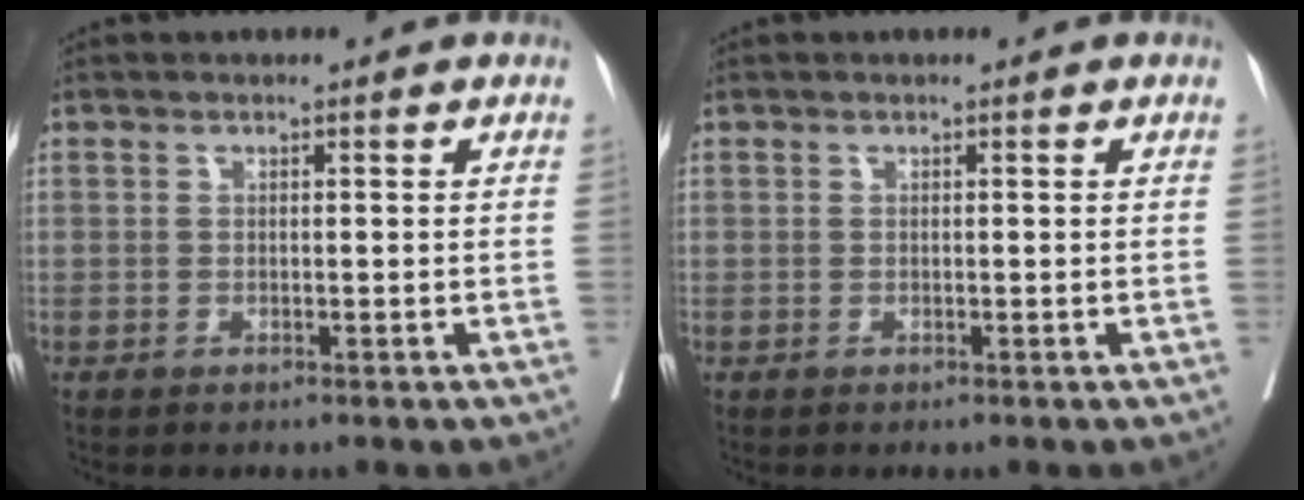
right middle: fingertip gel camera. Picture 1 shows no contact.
{"total": 0.0}